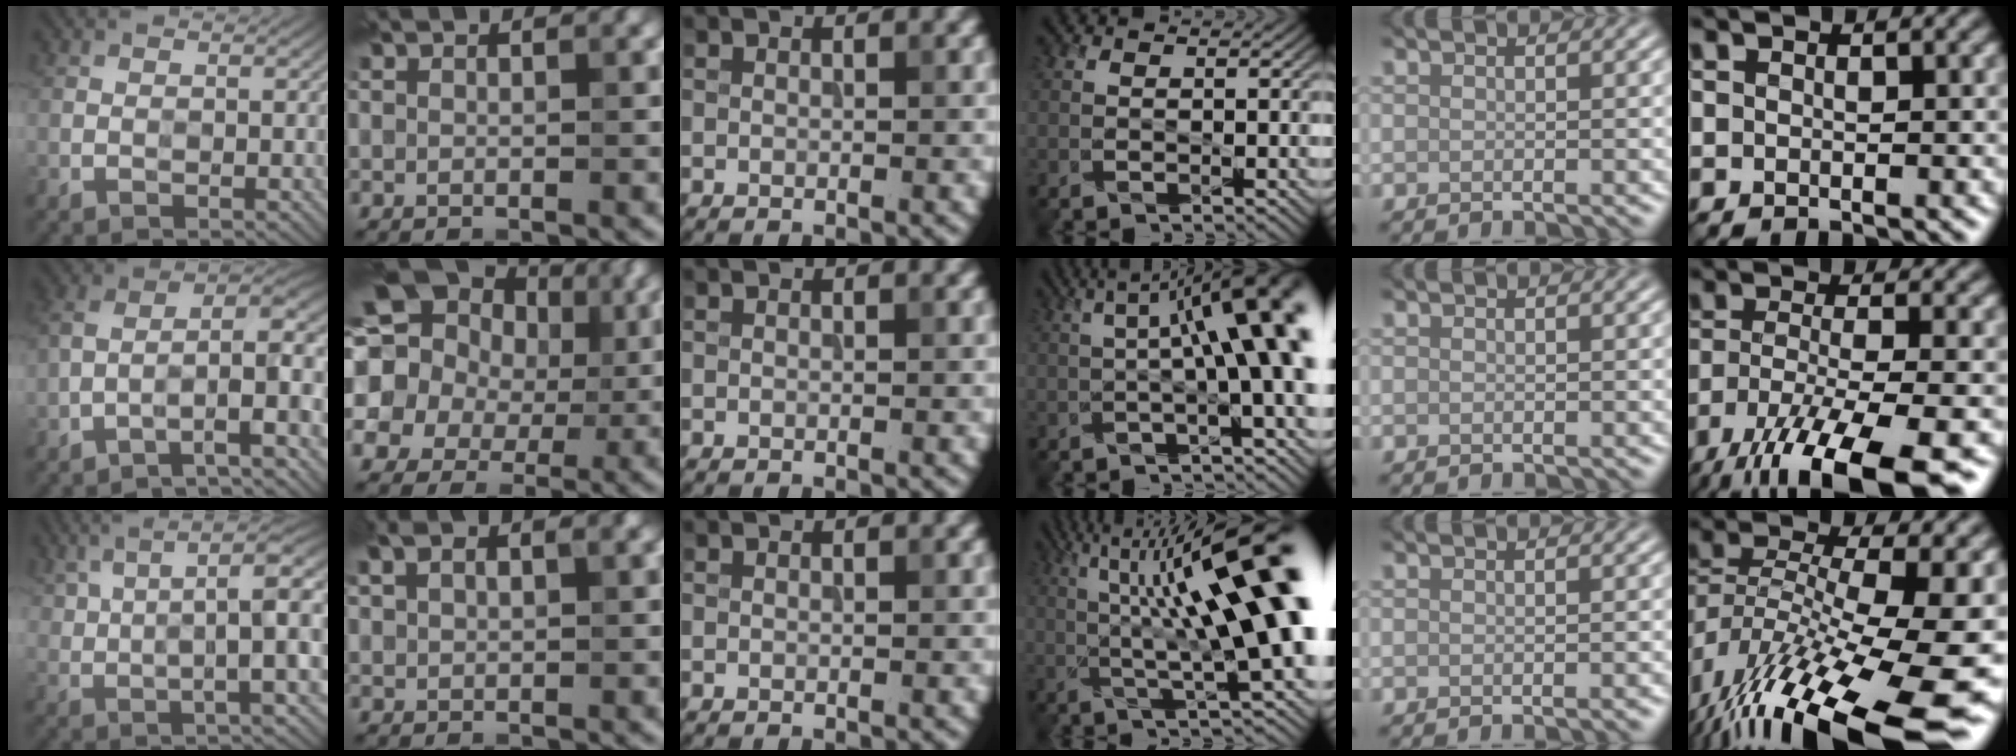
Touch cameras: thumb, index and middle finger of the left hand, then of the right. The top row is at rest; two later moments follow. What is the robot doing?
{"motion": "wipe", "object": "glass cup"}